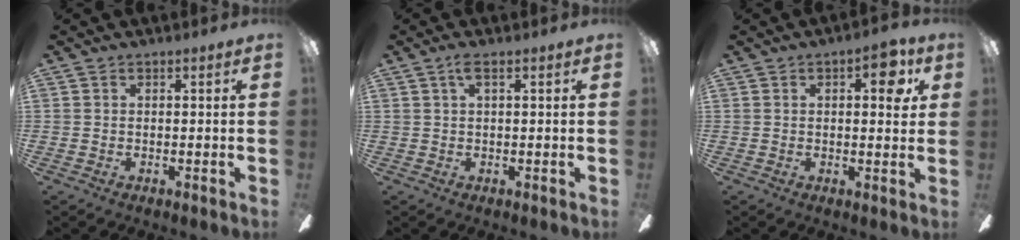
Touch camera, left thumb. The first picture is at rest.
{"total": 2.5, "force": [1.1, 0.5, 2.2], "torque": [-0.050, 0.006, 0.017]}
{"total": 7.1, "force": [2.6, 2.9, 6.0], "torque": [-0.070, -0.007, 0.035]}